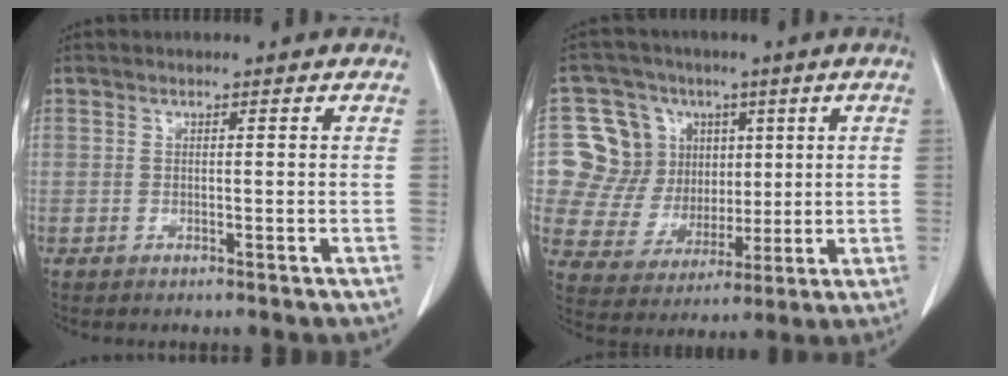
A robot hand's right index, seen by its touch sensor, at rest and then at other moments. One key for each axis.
{"total": 11.5, "fx": 3.5, "fy": 10.4, "fz": 3.5, "tx": -0.070, "ty": 0.044, "tz": 0.073}